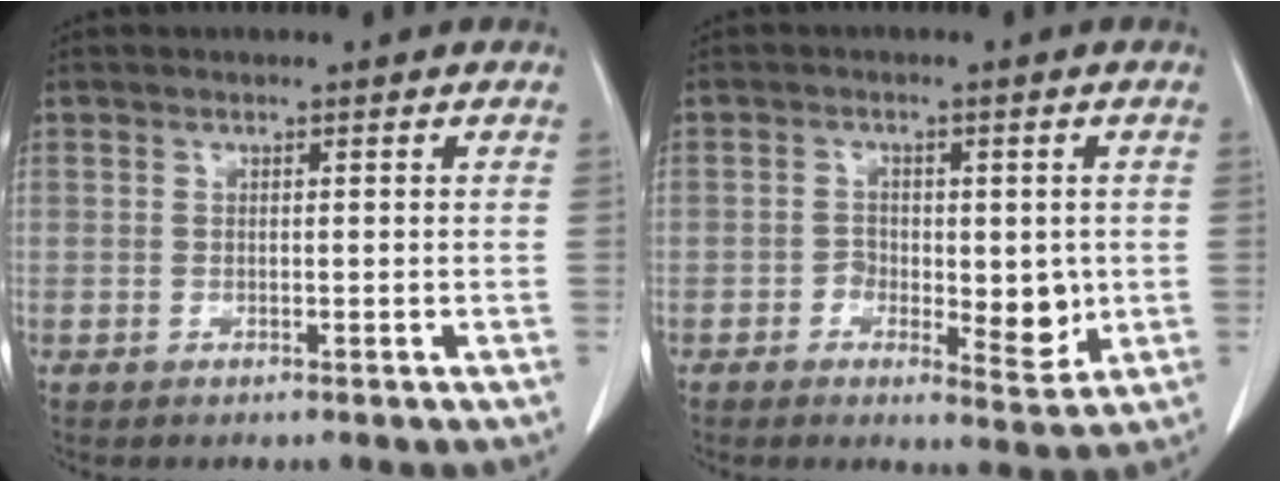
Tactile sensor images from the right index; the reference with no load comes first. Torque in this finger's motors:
{"motor_torque": [0.08, 0.04, 0.05, 0.03]}